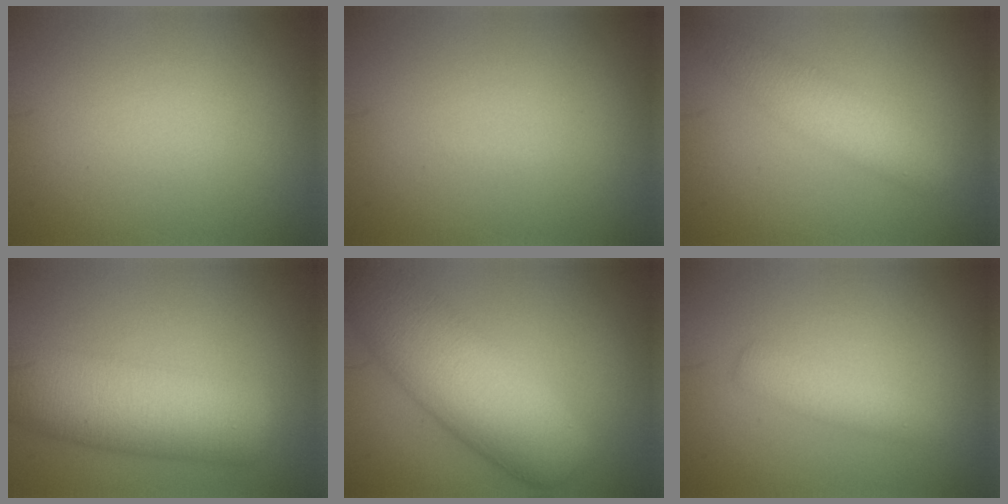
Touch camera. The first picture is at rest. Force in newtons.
{"total": 0.0}
{"total": 3.4, "press": 3.4, "slide": 0.1}
{"total": 8.7, "press": 8.7, "slide": 0.3}
{"total": 9.5, "press": 9.5, "slide": 0.3}
{"total": 2.0, "press": 2.0, "slide": 0.1}